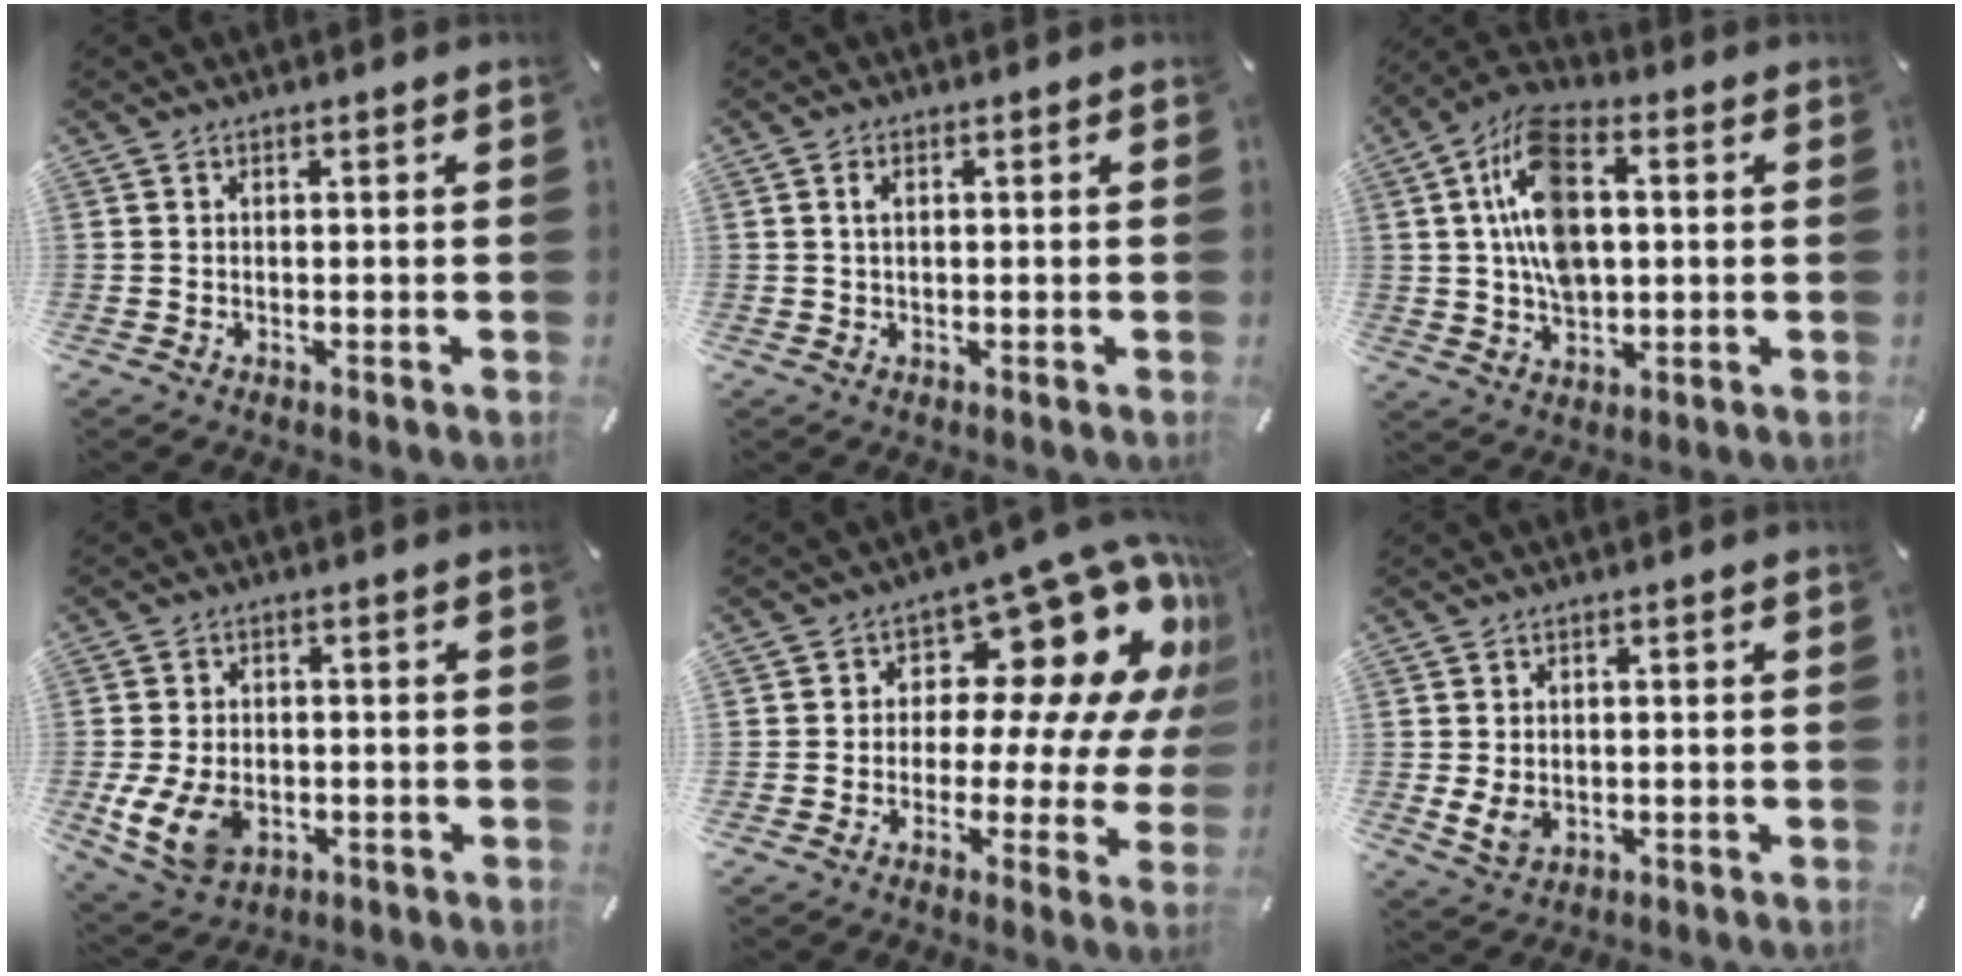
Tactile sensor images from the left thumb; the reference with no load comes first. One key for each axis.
{"total": 1.8, "fx": 0.5, "fy": 1.0, "fz": 1.4, "tx": -0.030, "ty": 0.005, "tz": 0.007}
{"total": 14.3, "fx": 2.3, "fy": 9.2, "fz": 10.7, "tx": -0.218, "ty": 0.010, "tz": 0.042}
{"total": 10.0, "fx": -2.5, "fy": 7.3, "fz": 6.4, "tx": -0.146, "ty": 0.002, "tz": -0.044}
{"total": 16.2, "fx": 7.5, "fy": 9.5, "fz": 10.8, "tx": -0.142, "ty": -0.070, "tz": 0.123}
{"total": 4.1, "fx": -0.3, "fy": 3.2, "fz": 2.5, "tx": -0.049, "ty": -0.003, "tz": -0.007}